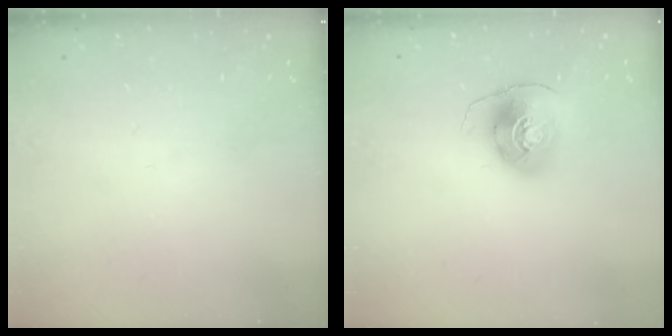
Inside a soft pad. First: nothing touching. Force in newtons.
{"total": 8.5, "press": 8.4, "slide": 0.7}